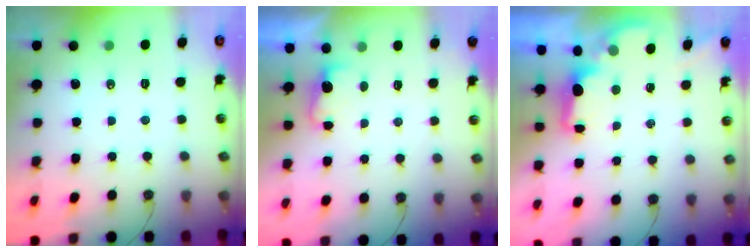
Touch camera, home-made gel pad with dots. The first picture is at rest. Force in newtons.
{"total": 2.8, "press": 2.7, "slide": 0.9}
{"total": 1.9, "press": 1.7, "slide": 0.8}